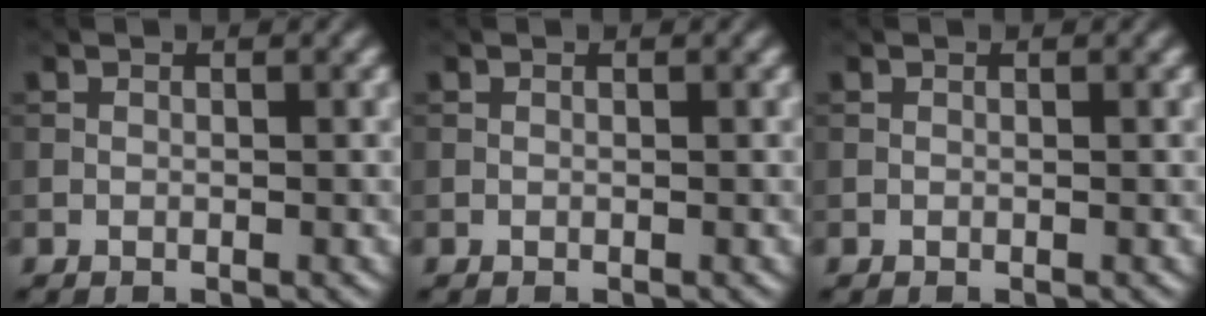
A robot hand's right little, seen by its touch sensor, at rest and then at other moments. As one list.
[{"total": 0.0}, {"total": 0.0}]